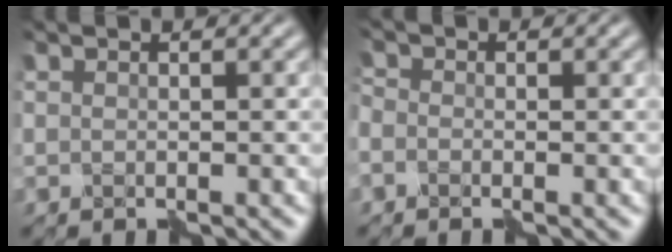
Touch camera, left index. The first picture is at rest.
{"total": 2.1, "force": [-1.1, 1.6, 0.6], "torque": [-0.009, 0.003, -0.021]}